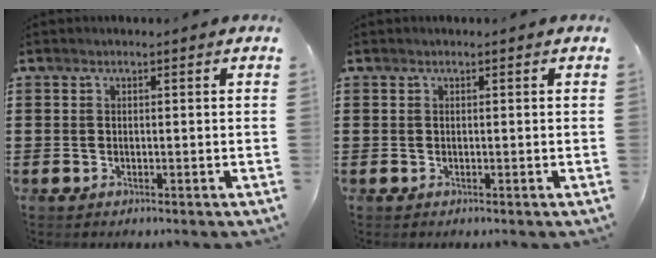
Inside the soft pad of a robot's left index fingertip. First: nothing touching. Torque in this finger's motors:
{"motor_torque": [0.26, -0.20, 0.02, 0.01]}